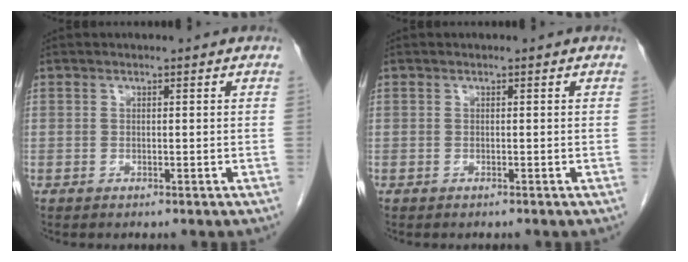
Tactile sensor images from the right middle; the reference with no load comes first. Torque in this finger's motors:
{"motor_torque": [0.50, 0.05, 0.01, 0.01]}